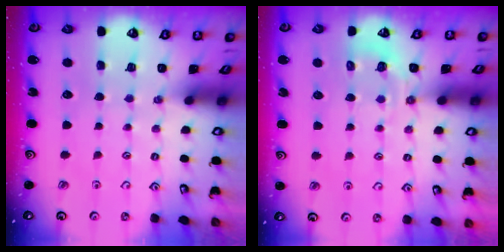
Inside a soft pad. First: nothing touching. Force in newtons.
{"total": 3.8, "press": 3.4, "slide": 1.6}